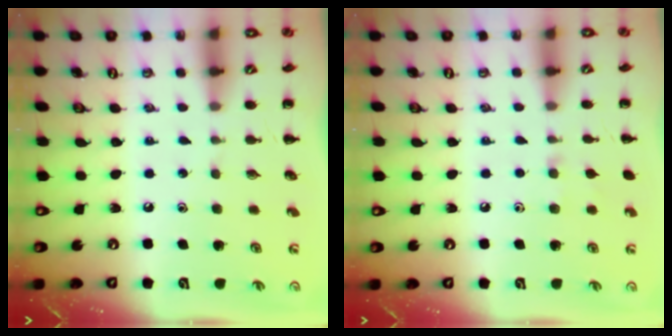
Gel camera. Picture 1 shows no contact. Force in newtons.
{"total": 4.6, "press": 4.2, "slide": 1.7}